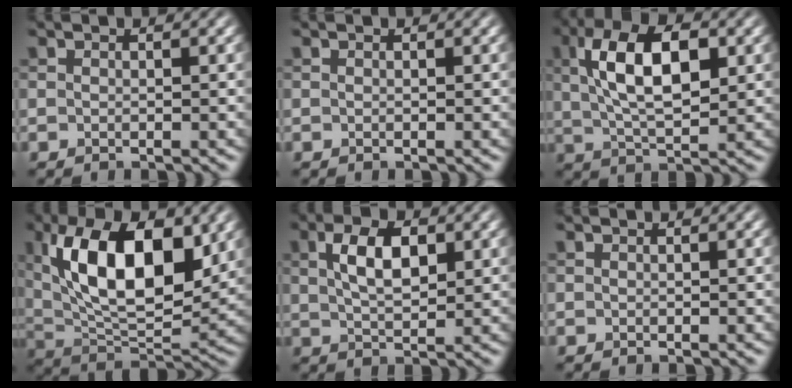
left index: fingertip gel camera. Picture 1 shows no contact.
{"total": 0.0}
{"total": 9.0, "force": [2.3, 4.0, 7.7], "torque": [-0.142, 0.013, 0.034]}
{"total": 12.4, "force": [3.6, 5.7, 10.4], "torque": [-0.164, 0.002, 0.059]}
{"total": 4.9, "force": [1.5, 2.3, 4.0], "torque": [-0.077, 0.006, 0.026]}
{"total": 0.0}